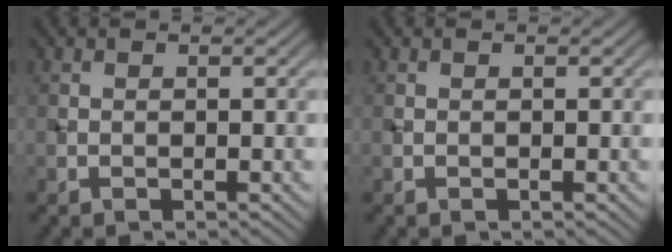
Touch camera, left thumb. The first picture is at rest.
{"total": 0.0}